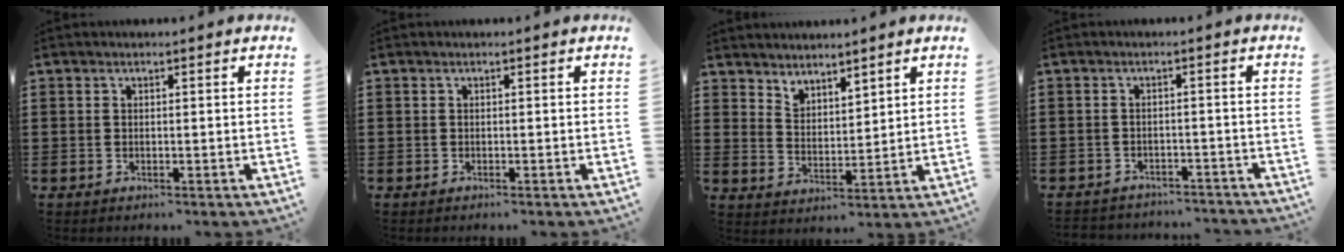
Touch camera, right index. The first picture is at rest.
{"total": 0.0}
{"total": 3.7, "force": [3.7, 0.3, -0.6], "torque": [0.001, -0.012, 0.073]}
{"total": 2.1, "force": [-2.1, 0.1, -0.2], "torque": [-0.005, -0.001, -0.045]}